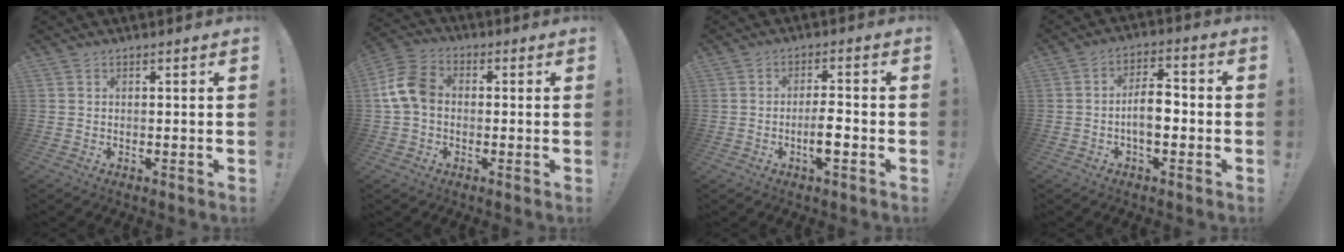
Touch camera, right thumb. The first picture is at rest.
{"total": 10.9, "force": [0.2, 7.8, 7.6], "torque": [-0.156, 0.017, 0.010]}
{"total": 5.5, "force": [-2.3, 2.0, 4.6], "torque": [-0.076, 0.008, -0.040]}
{"total": 8.4, "force": [-2.1, 4.3, 6.9], "torque": [-0.119, 0.014, -0.040]}